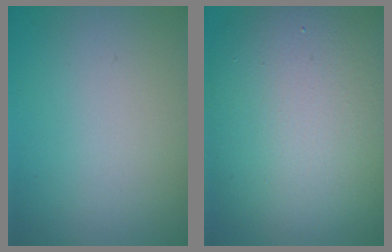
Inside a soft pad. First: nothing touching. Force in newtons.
{"total": 13.0, "press": 13.0, "slide": 0.6}